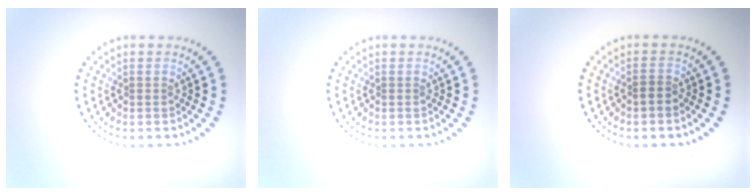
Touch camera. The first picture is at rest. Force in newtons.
{"total": 0.0}
{"total": 1.2, "press": 0.9, "slide": 0.8}